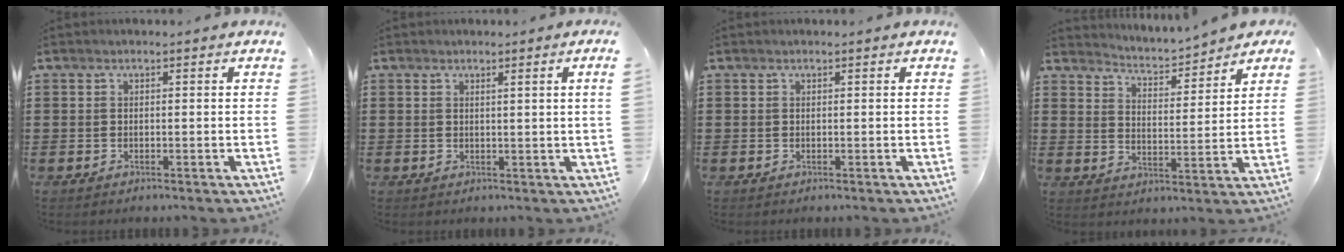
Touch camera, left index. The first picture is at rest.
{"total": 1.7, "force": [0.9, -0.8, 1.2], "torque": [-0.023, -0.009, 0.015]}
{"total": 0.0}
{"total": 3.0, "force": [3.0, 0.2, 0.0], "torque": [-0.023, -0.029, 0.043]}